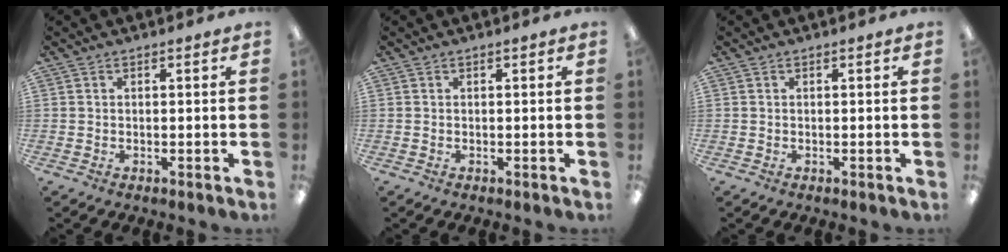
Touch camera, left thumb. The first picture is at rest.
{"total": 0.0}
{"total": 0.0}